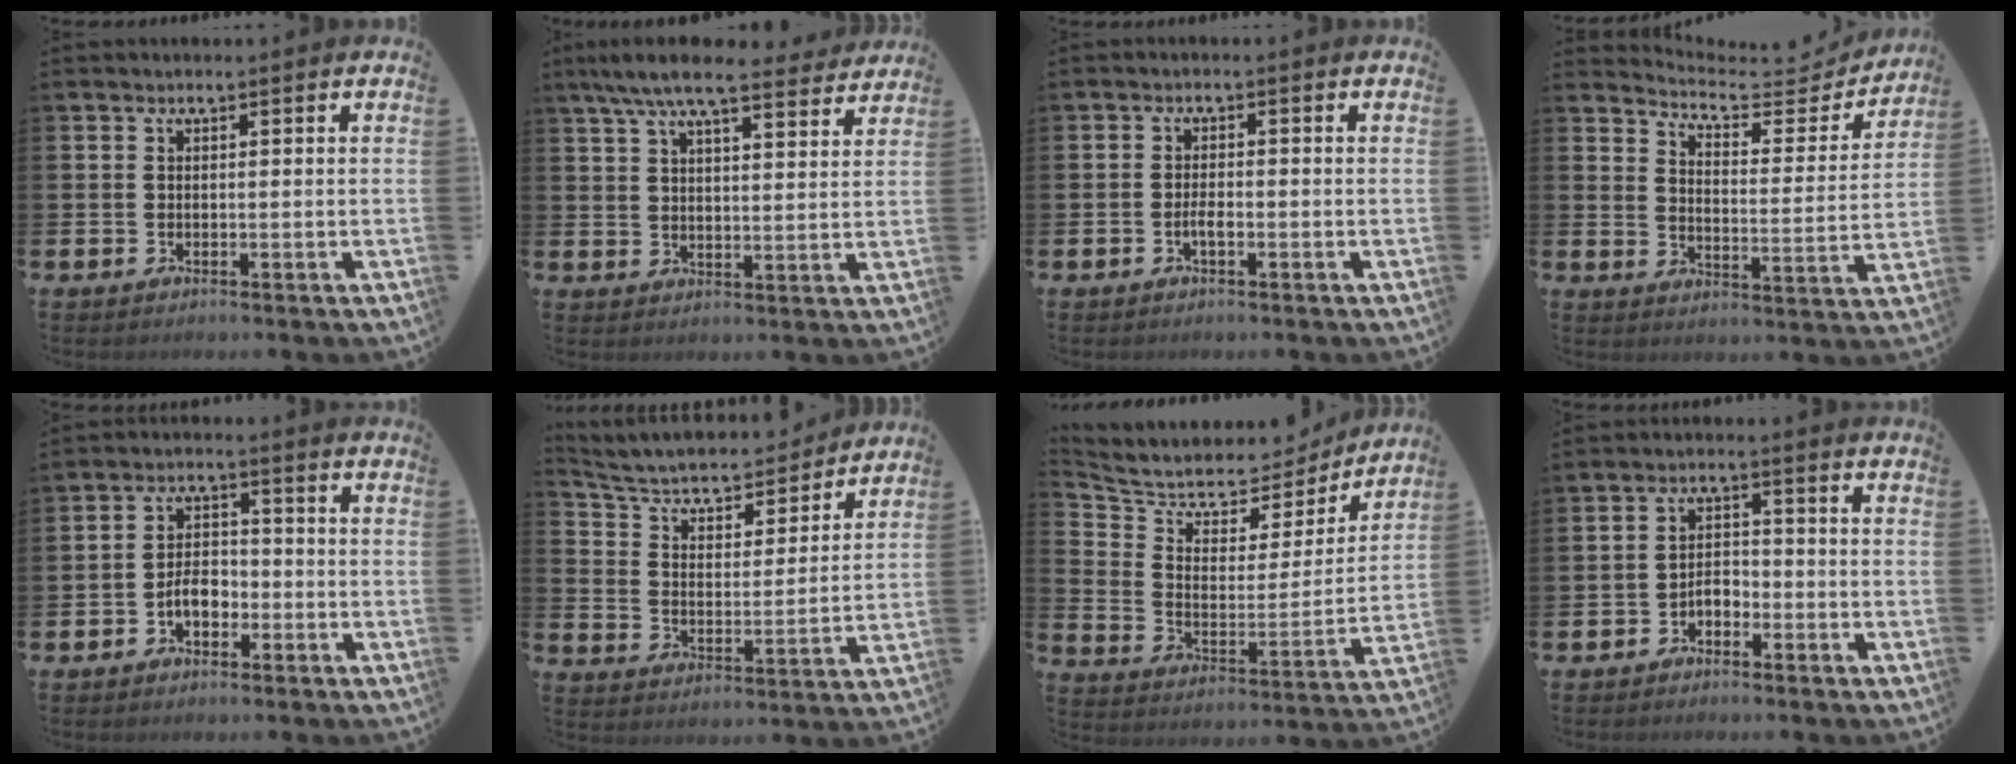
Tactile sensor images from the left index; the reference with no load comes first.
{"total": 8.3, "force": [7.5, 1.4, 3.4], "torque": [-0.077, -0.033, 0.134]}
{"total": 1.5, "force": [-0.6, 0.5, 1.3], "torque": [-0.022, 0.000, -0.013]}
{"total": 5.4, "force": [5.1, 1.6, 1.1], "torque": [-0.037, -0.048, 0.077]}
{"total": 3.9, "force": [-1.9, 2.4, 2.5], "torque": [-0.040, 0.006, -0.037]}
{"total": 6.2, "force": [5.5, 2.1, 1.7], "torque": [-0.060, -0.047, 0.088]}
{"total": 6.0, "force": [5.5, 2.2, 0.3], "torque": [-0.050, -0.053, 0.090]}
{"total": 2.3, "force": [-2.0, 1.1, 0.6], "torque": [-0.020, 0.008, -0.043]}